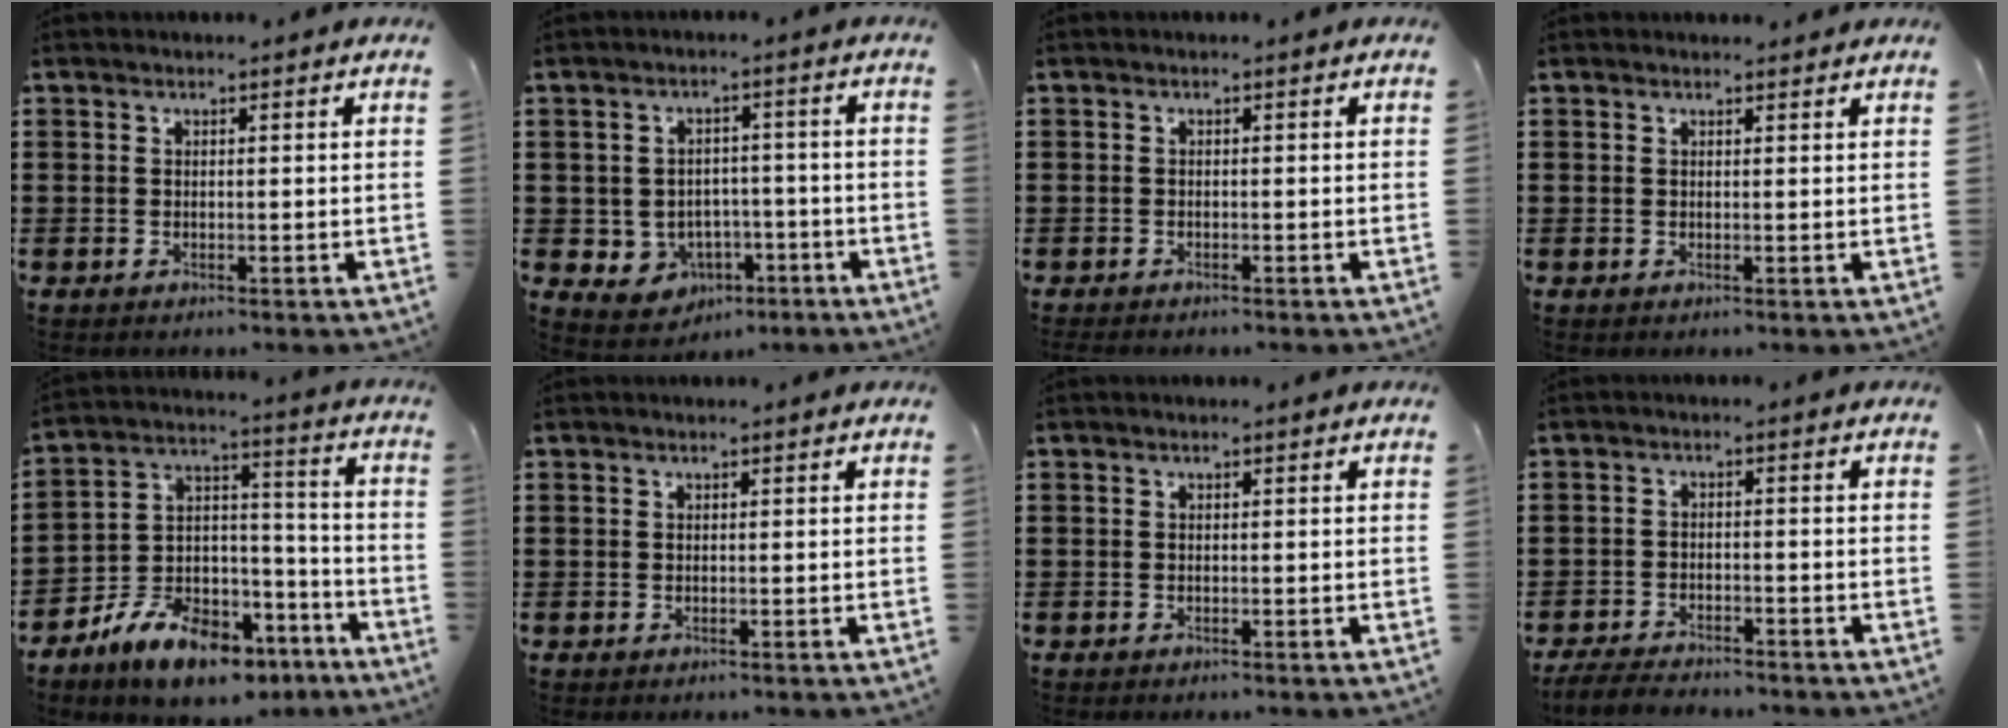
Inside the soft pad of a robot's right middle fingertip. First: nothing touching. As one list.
[{"total": 3.7, "force": [-1.5, 3.3, 0.9], "torque": [-0.028, 0.010, -0.031]}, {"total": 0.7, "force": [-0.6, 0.1, 0.1], "torque": [-0.003, -0.002, -0.013]}, {"total": 0.6, "force": [0.5, 0.2, 0.1], "torque": [0.005, -0.003, 0.008]}, {"total": 10.8, "force": [-8.7, 4.4, 4.7], "torque": [-0.099, 0.039, -0.169]}, {"total": 0.0}, {"total": 0.0}, {"total": 3.7, "force": [-3.5, 0.5, 0.8], "torque": [-0.021, 0.000, -0.075]}]